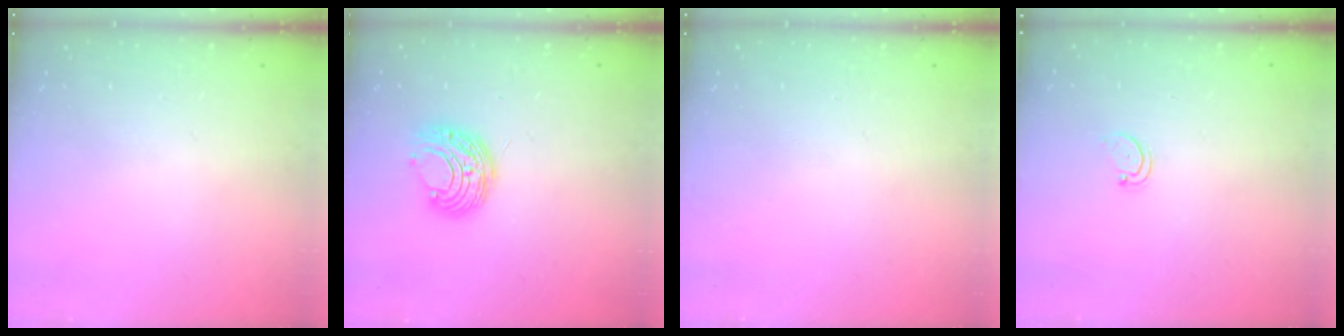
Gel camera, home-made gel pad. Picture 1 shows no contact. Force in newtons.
{"total": 9.5, "press": 9.4, "slide": 0.9}
{"total": 0.0}
{"total": 1.5, "press": 1.5, "slide": 0.3}